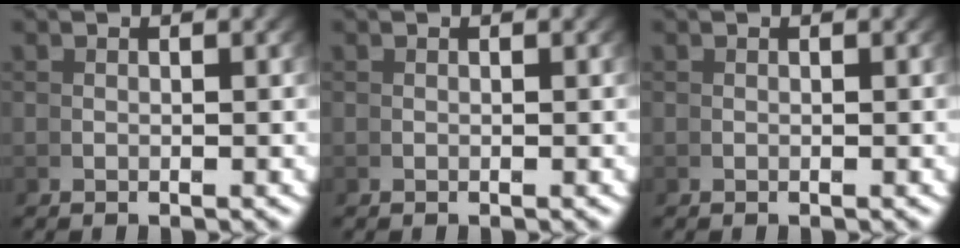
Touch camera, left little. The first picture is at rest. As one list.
[{"total": 0.0}, {"total": 0.0}]